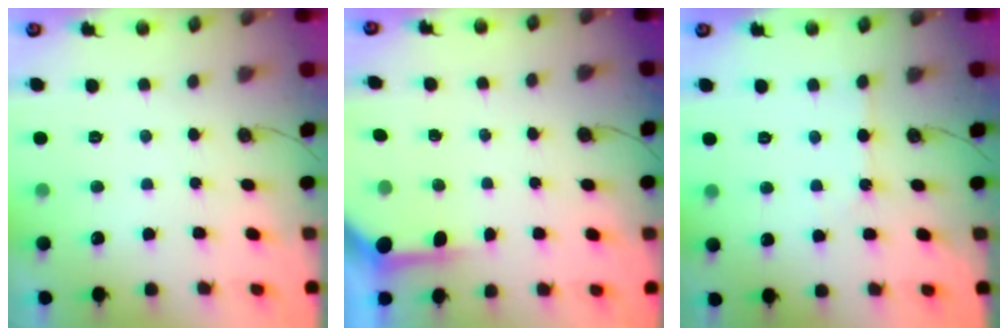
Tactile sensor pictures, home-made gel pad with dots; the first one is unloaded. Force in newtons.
{"total": 3.8, "press": 3.8, "slide": 0.3}
{"total": 2.7, "press": 2.7, "slide": 0.5}